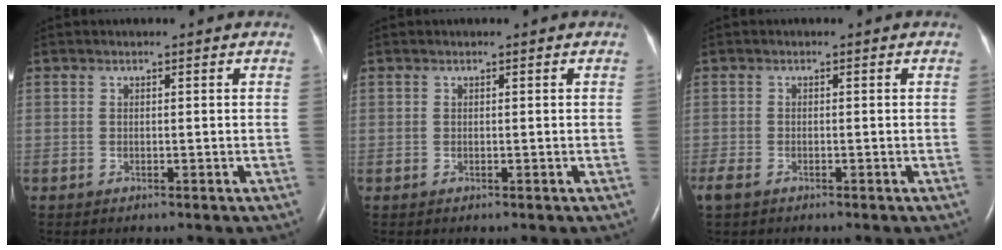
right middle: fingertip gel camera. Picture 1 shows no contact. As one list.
[{"total": 0.0}, {"total": 3.2, "force": [-2.2, 1.4, 1.9], "torque": [-0.049, -0.009, -0.038]}]